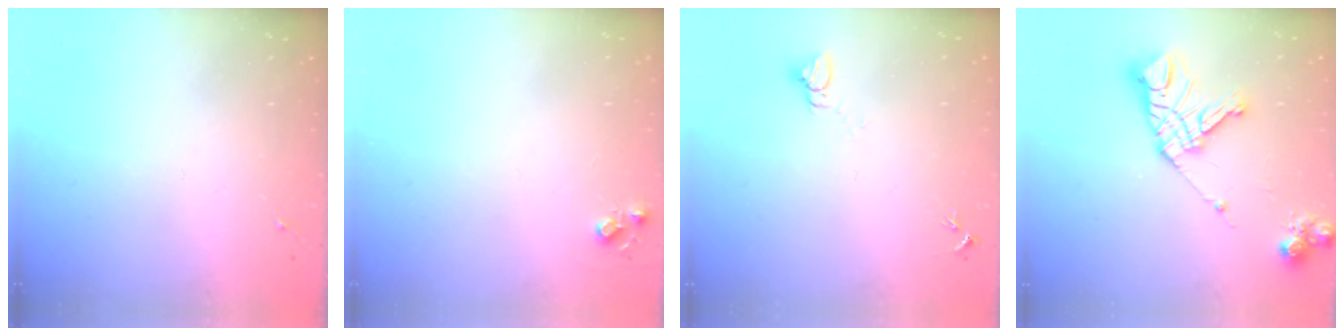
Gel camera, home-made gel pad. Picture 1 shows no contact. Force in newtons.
{"total": 5.1, "press": 5.1, "slide": 0.7}
{"total": 3.2, "press": 3.2, "slide": 0.1}
{"total": 16.3, "press": 16.2, "slide": 1.8}